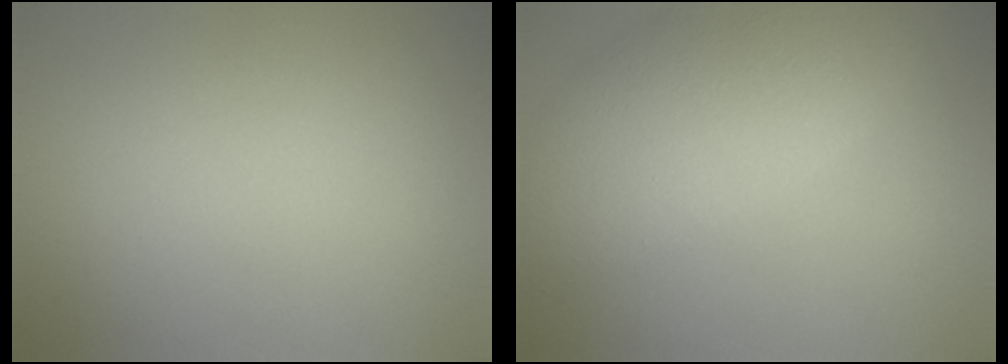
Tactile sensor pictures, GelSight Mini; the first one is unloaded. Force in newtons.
{"total": 7.5, "press": 7.5, "slide": 0.6}